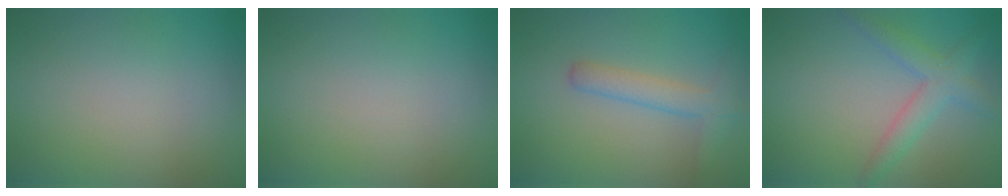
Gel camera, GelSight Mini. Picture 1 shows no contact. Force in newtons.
{"total": 0.0}
{"total": 2.9, "press": 2.9, "slide": 0.2}
{"total": 2.4, "press": 2.4, "slide": 0.2}